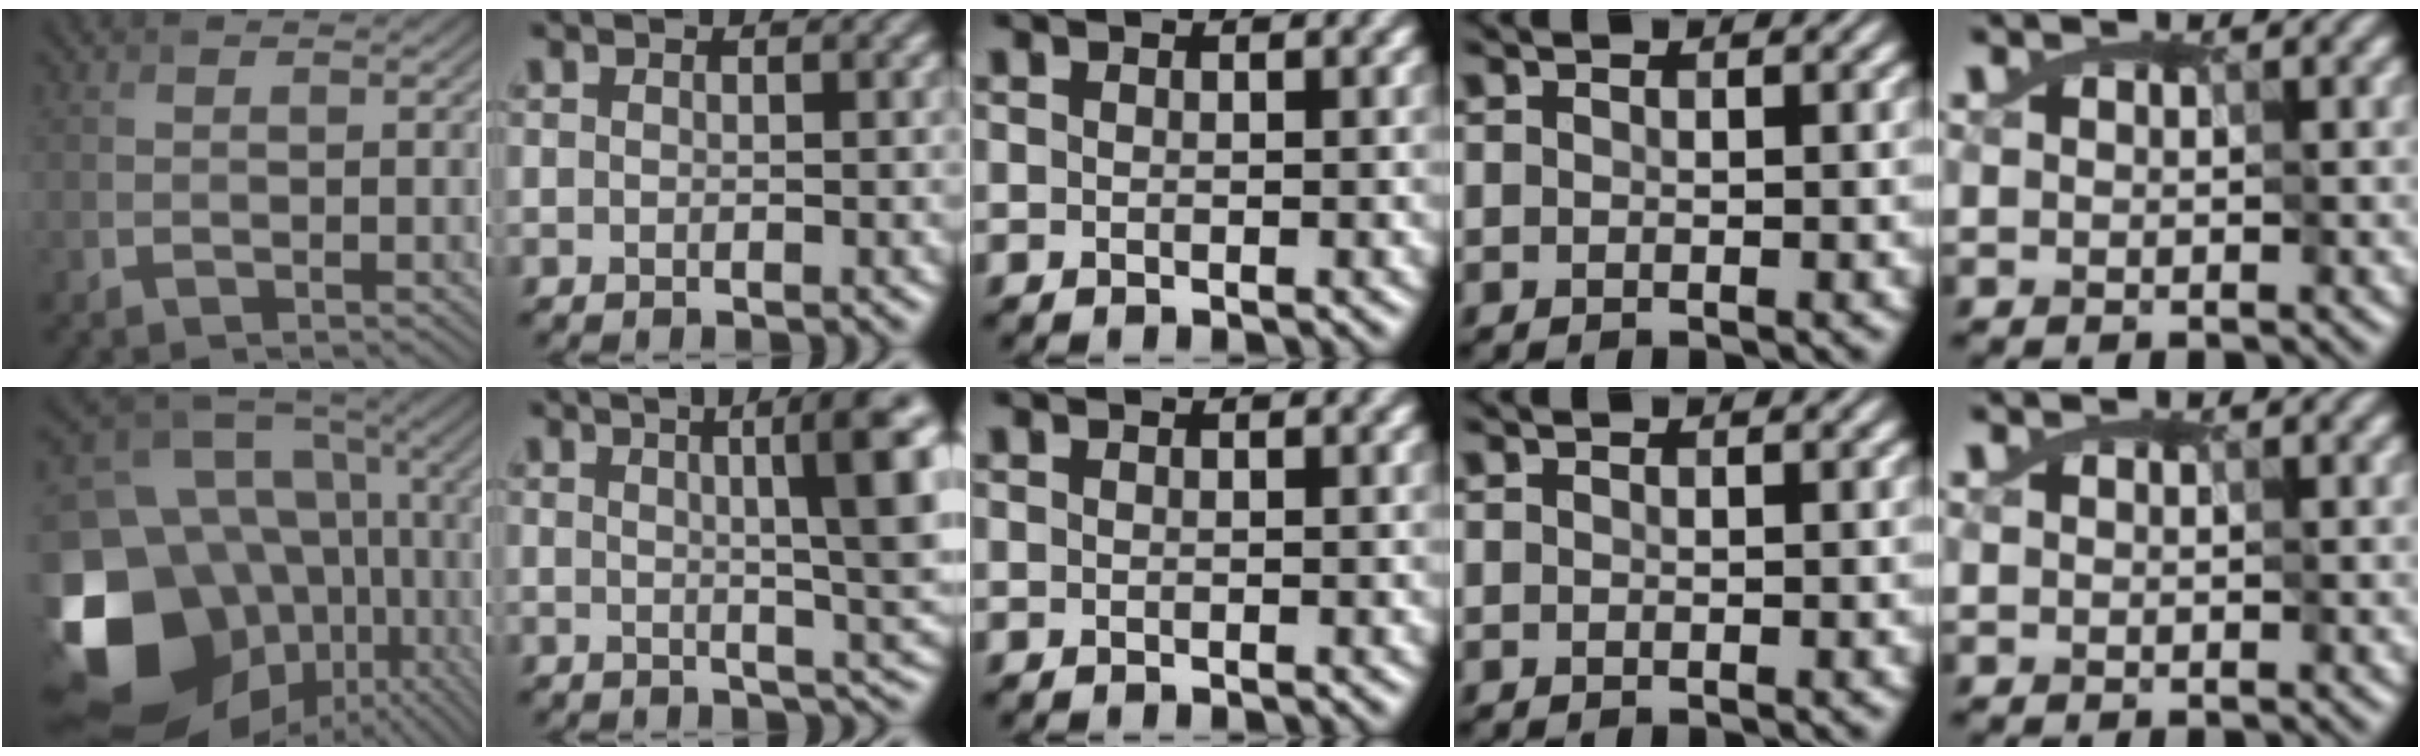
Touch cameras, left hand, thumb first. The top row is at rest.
{"thumb": {"total": 22.2, "force": [-6.5, 17.2, 12.4], "torque": [-0.293, -0.038, -0.071]}, "index": {"total": 9.6, "force": [2.3, 1.6, 9.1], "torque": [-0.101, 0.013, 0.036]}}